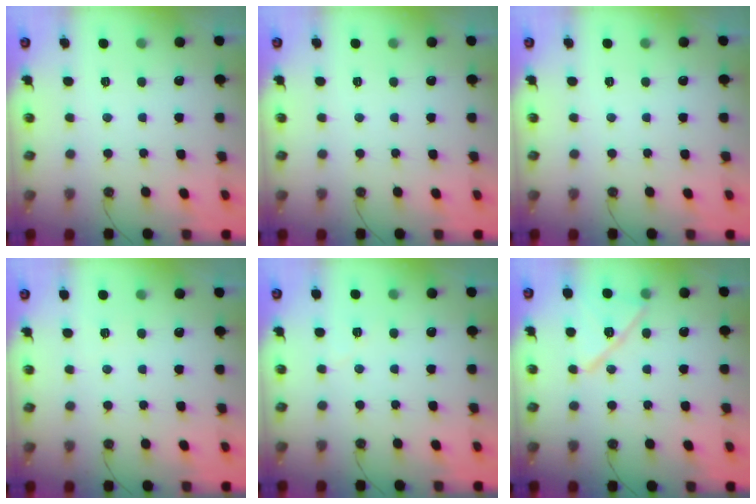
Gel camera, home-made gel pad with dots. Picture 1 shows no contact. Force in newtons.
{"total": 0.0}
{"total": 0.0}
{"total": 1.9, "press": 1.6, "slide": 1.0}
{"total": 4.6, "press": 4.5, "slide": 0.9}
{"total": 13.1, "press": 13.1, "slide": 0.7}